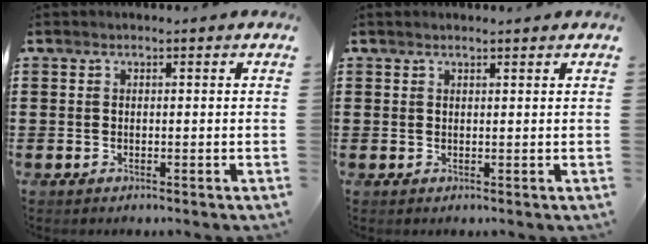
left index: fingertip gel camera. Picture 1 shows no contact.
{"total": 0.8, "force": [0.8, 0.0, 0.4], "torque": [-0.008, 0.000, 0.014]}